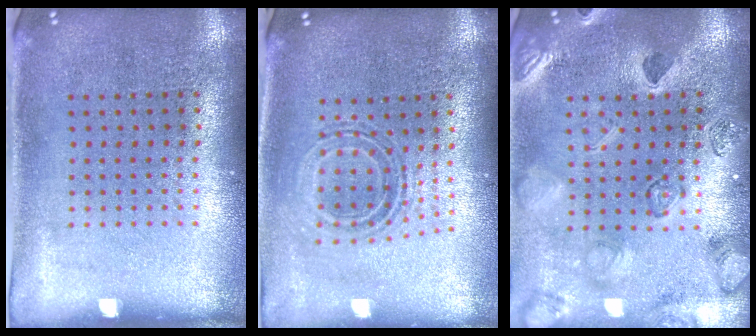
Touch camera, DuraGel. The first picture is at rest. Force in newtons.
{"total": 0.8, "press": 0.8, "slide": 0.3}
{"total": 2.5, "press": 2.4, "slide": 0.5}